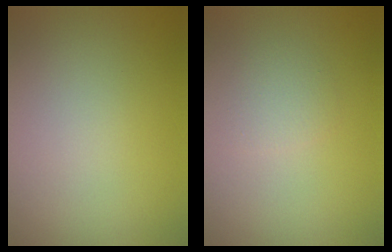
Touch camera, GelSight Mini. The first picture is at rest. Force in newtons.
{"total": 1.4, "press": 1.4, "slide": 0.0}